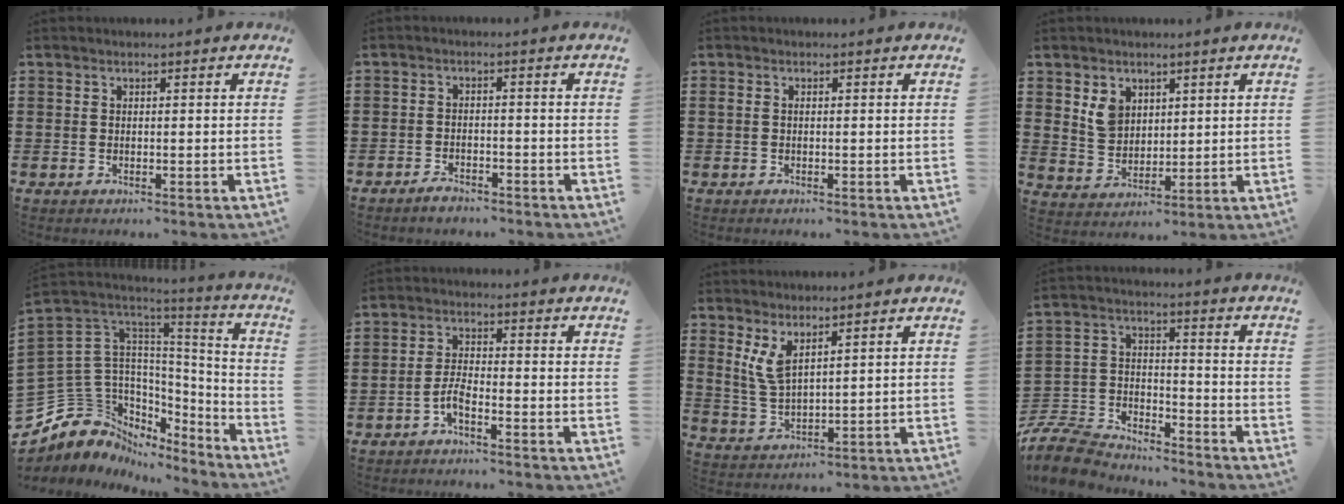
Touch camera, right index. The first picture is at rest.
{"total": 2.3, "force": [-2.2, 0.3, 0.2], "torque": [-0.008, 0.001, -0.045]}
{"total": 0.6, "force": [-0.1, 0.3, 0.5], "torque": [-0.013, 0.000, -0.001]}
{"total": 4.9, "force": [2.4, 3.8, 2.0], "torque": [-0.053, 0.013, 0.045]}
{"total": 9.3, "force": [-3.4, 8.4, 2.1], "torque": [-0.104, -0.032, -0.061]}
{"total": 3.4, "force": [-2.2, 0.5, 2.5], "torque": [-0.069, -0.005, -0.047]}
{"total": 5.0, "force": [2.9, 1.8, 3.7], "torque": [-0.102, -0.009, 0.045]}
{"total": 8.8, "force": [-8.5, 1.9, 1.4], "torque": [-0.049, 0.009, -0.176]}